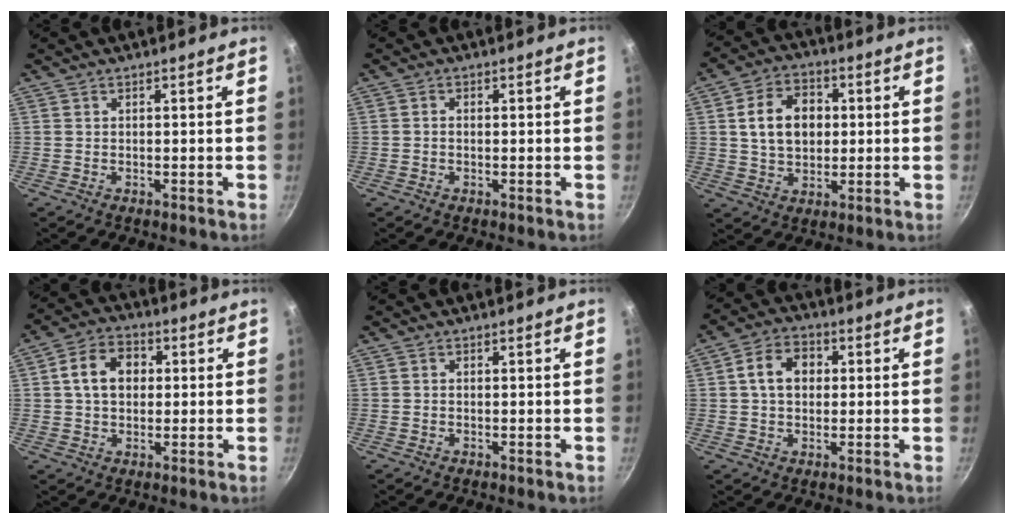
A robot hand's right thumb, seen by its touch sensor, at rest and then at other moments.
{"total": 1.0, "force": [-0.1, 0.7, 0.6], "torque": [-0.011, 0.004, -0.003]}
{"total": 11.4, "force": [1.5, 8.4, 7.6], "torque": [-0.102, 0.011, 0.021]}
{"total": 9.2, "force": [1.4, 6.9, 5.9], "torque": [-0.076, 0.017, 0.013]}
{"total": 0.0}
{"total": 8.0, "force": [1.2, 6.1, 5.1], "torque": [-0.064, 0.015, 0.010]}